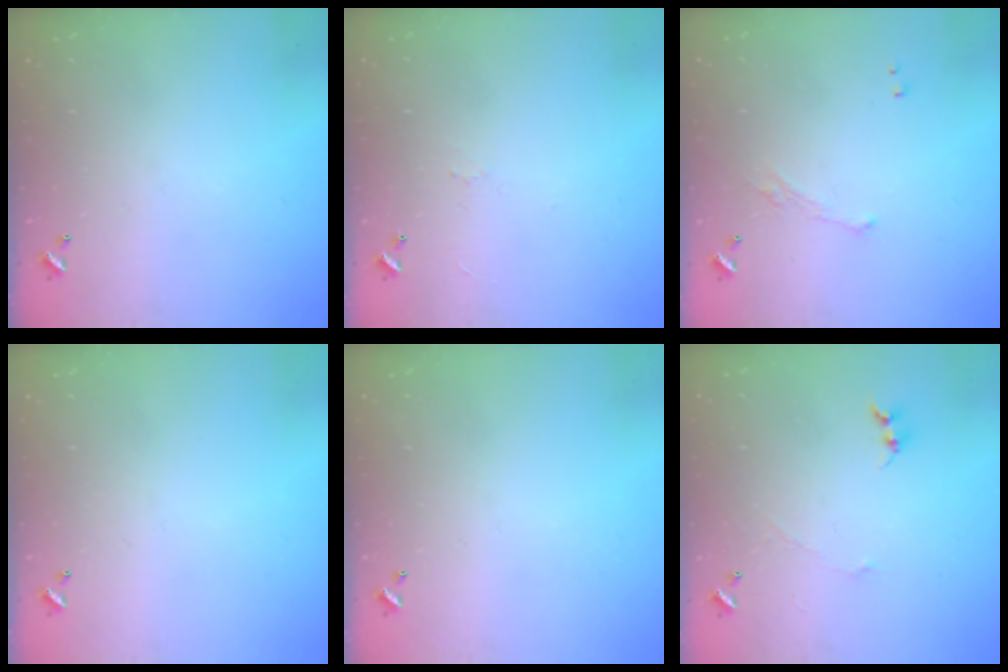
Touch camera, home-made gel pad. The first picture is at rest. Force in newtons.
{"total": 2.3, "press": 2.2, "slide": 0.6}
{"total": 1.9, "press": 1.7, "slide": 0.8}
{"total": 0.0}
{"total": 0.0}
{"total": 0.0}